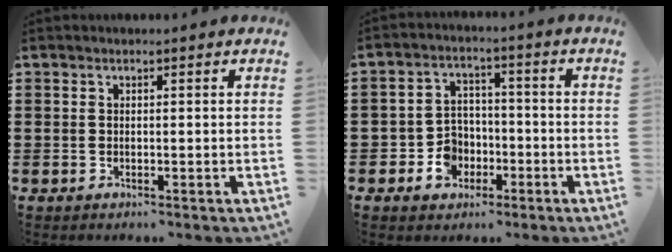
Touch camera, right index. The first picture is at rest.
{"total": 5.7, "force": [-2.3, 4.8, 2.1], "torque": [-0.053, 0.015, -0.043]}